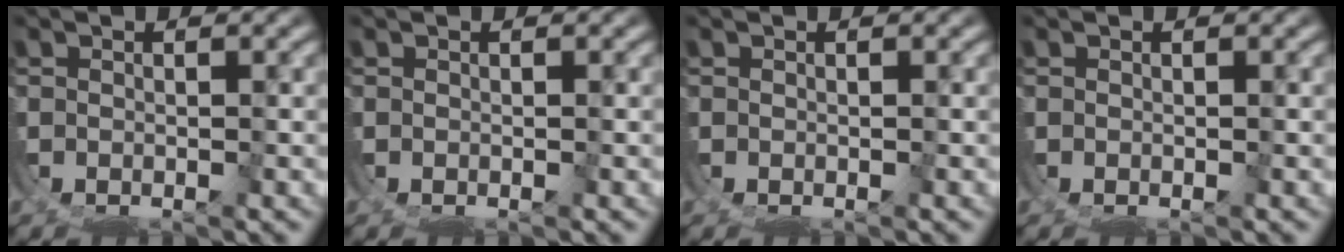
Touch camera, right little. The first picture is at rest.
{"total": 0.0}
{"total": 0.0}
{"total": 0.0}